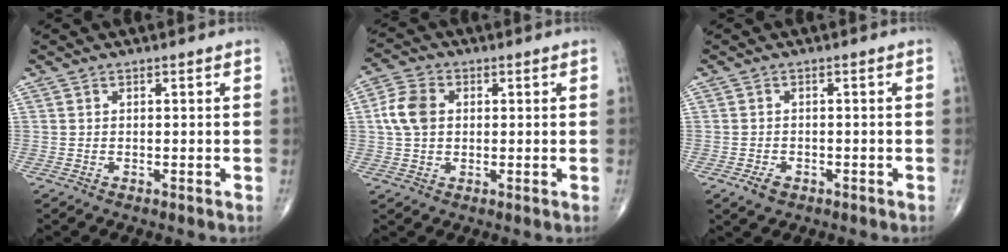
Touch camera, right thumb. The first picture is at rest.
{"total": 6.8, "force": [0.8, 5.0, 4.6], "torque": [-0.089, 0.011, 0.011]}
{"total": 2.6, "force": [-1.4, 1.7, 1.4], "torque": [-0.019, 0.000, -0.021]}